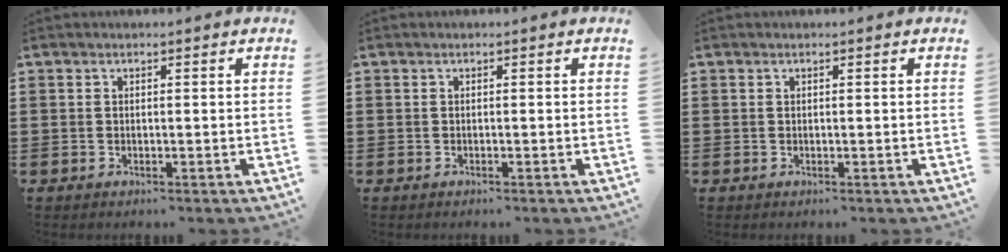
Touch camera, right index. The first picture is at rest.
{"total": 0.0}
{"total": 0.0}